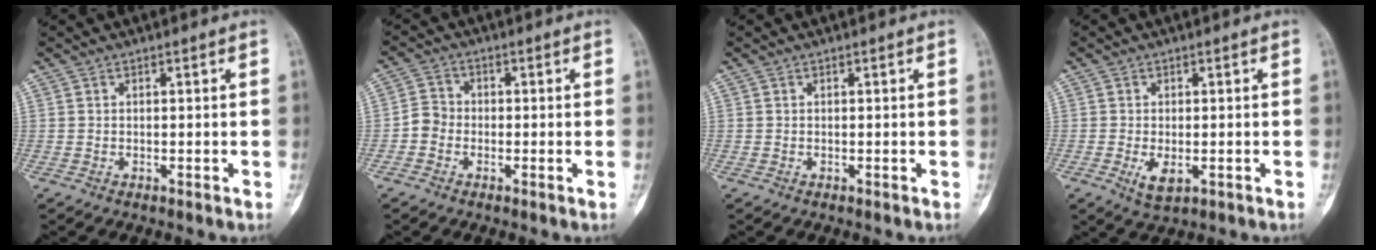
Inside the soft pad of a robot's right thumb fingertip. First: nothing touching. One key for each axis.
{"total": 3.2, "fx": -1.2, "fy": 2.7, "fz": 1.4, "tx": -0.015, "ty": 0.009, "tz": -0.036}
{"total": 0.0}
{"total": 3.5, "fx": -1.1, "fy": 1.7, "fz": 2.8, "tx": -0.045, "ty": -0.011, "tz": -0.015}